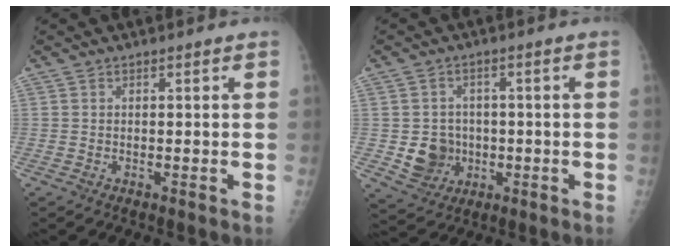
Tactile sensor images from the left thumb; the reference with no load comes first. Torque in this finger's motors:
{"motor_torque": [0.41, 0.40, 0.39, 0.31, 0.00]}